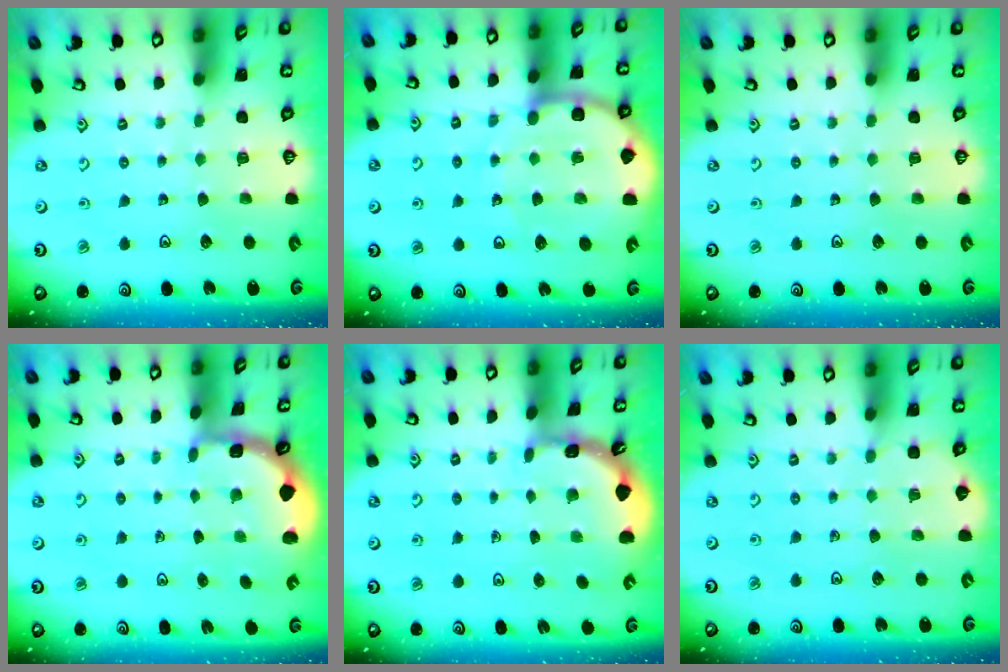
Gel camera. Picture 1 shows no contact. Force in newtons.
{"total": 10.1, "press": 10.1, "slide": 1.3}
{"total": 0.0}
{"total": 2.0, "press": 2.0, "slide": 0.3}
{"total": 1.9, "press": 1.9, "slide": 0.0}
{"total": 1.5, "press": 1.5, "slide": 0.3}